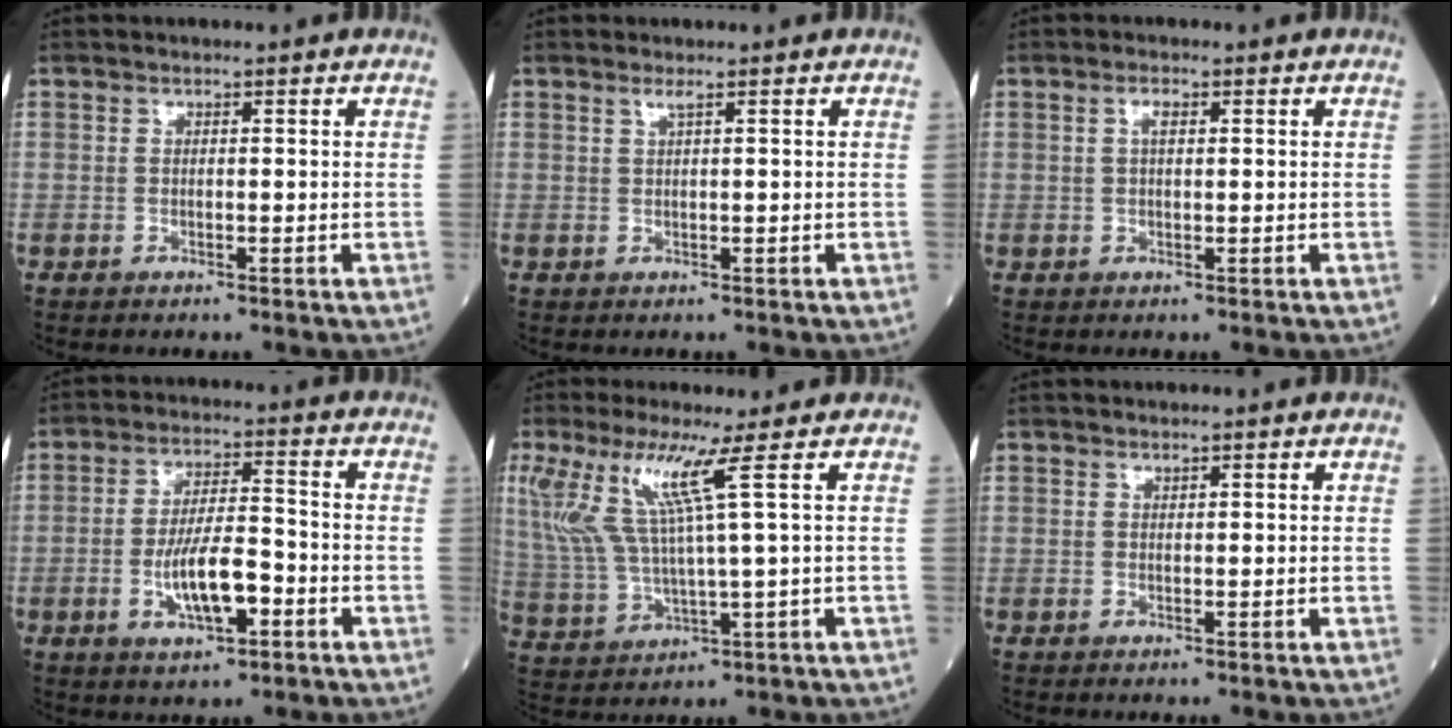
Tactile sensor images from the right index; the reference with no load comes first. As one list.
[{"total": 0.9, "force": [0.5, -0.2, 0.7], "torque": [-0.021, -0.001, 0.013]}, {"total": 1.6, "force": [0.5, 0.6, 1.4], "torque": [-0.031, 0.005, 0.008]}, {"total": 8.9, "force": [-2.9, 2.5, 8.0], "torque": [-0.151, 0.005, -0.050]}, {"total": 9.3, "force": [4.1, -1.1, 8.2], "torque": [-0.187, 0.003, 0.090]}, {"total": 0.0}]